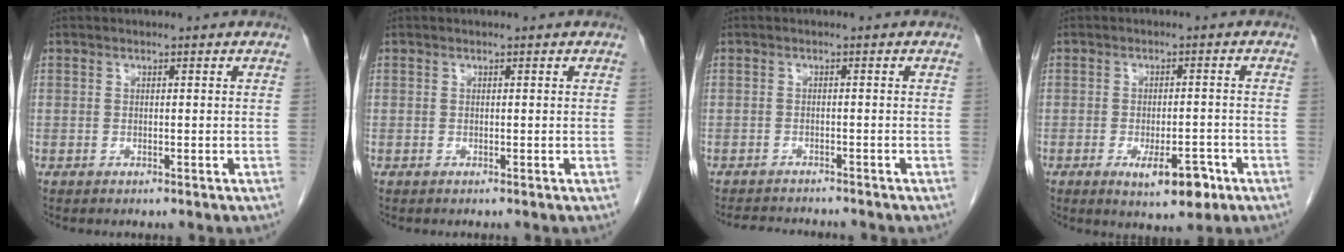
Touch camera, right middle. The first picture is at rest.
{"total": 0.0}
{"total": 5.4, "force": [-5.2, 0.9, 1.3], "torque": [-0.018, -0.007, -0.077]}
{"total": 6.3, "force": [-3.2, 2.2, 5.0], "torque": [-0.074, -0.005, -0.039]}